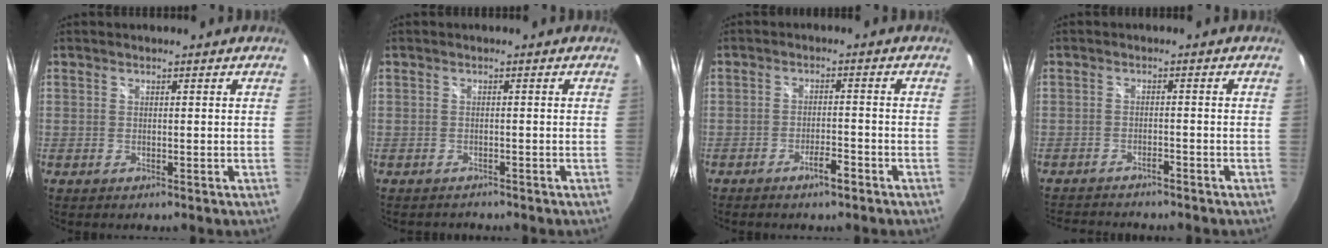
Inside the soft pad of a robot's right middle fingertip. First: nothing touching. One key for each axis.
{"total": 0.9, "fx": -0.9, "fy": -0.1, "fz": -0.1, "tx": -0.001, "ty": -0.005, "tz": -0.016}
{"total": 2.8, "fx": -1.9, "fy": 0.2, "fz": 1.9, "tx": -0.043, "ty": -0.001, "tz": -0.034}
{"total": 6.4, "fx": -6.0, "fy": 0.7, "fz": 2.2, "tx": -0.056, "ty": -0.009, "tz": -0.092}